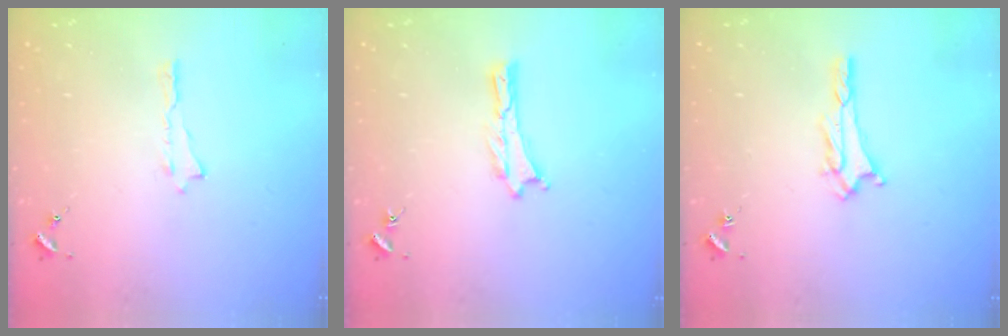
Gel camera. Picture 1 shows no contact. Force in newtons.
{"total": 0.0}
{"total": 2.4, "press": 2.4, "slide": 0.4}